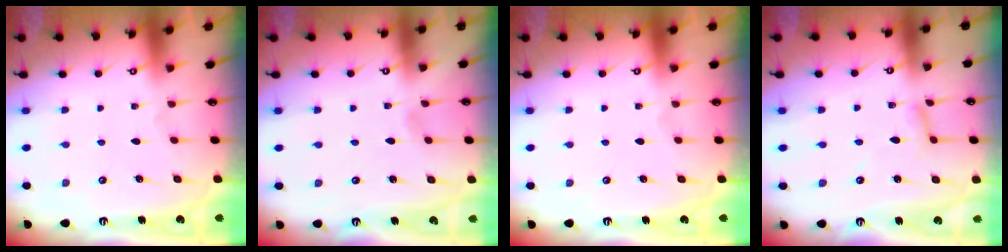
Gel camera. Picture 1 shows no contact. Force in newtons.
{"total": 1.8, "press": 1.7, "slide": 0.2}
{"total": 0.0}
{"total": 3.8, "press": 3.7, "slide": 0.3}